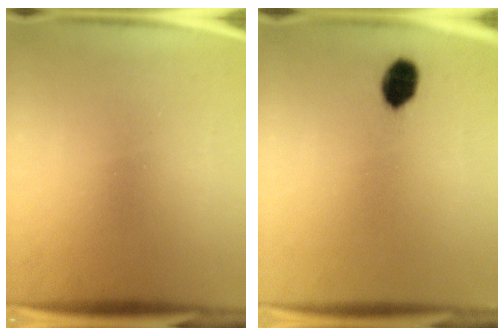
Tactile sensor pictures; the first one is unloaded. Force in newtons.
{"total": 5.6}